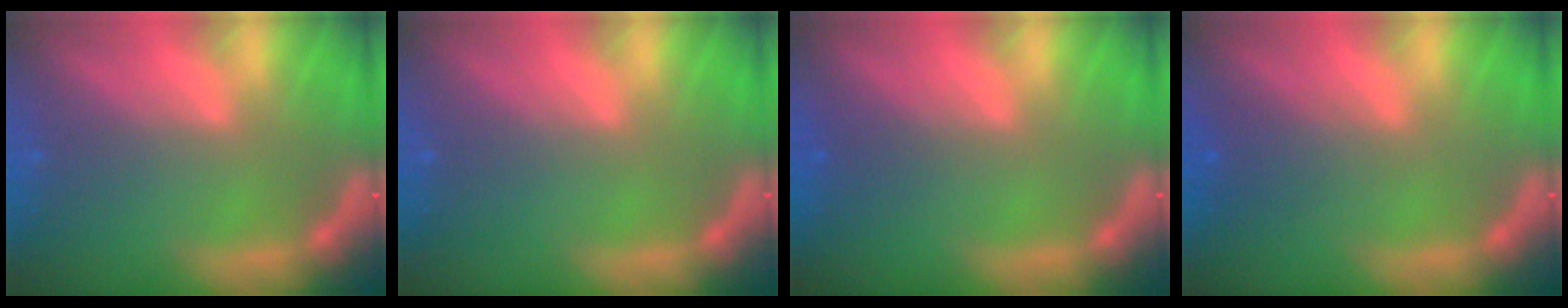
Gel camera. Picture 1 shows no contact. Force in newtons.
{"total": 0.0}
{"total": 1.0}
{"total": 1.9}